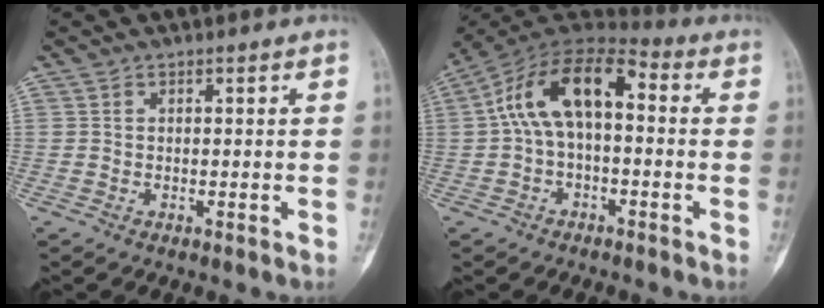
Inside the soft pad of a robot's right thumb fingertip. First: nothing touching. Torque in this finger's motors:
{"motor_torque": [0.53, 0.90, 0.86, -0.69, 0.53]}